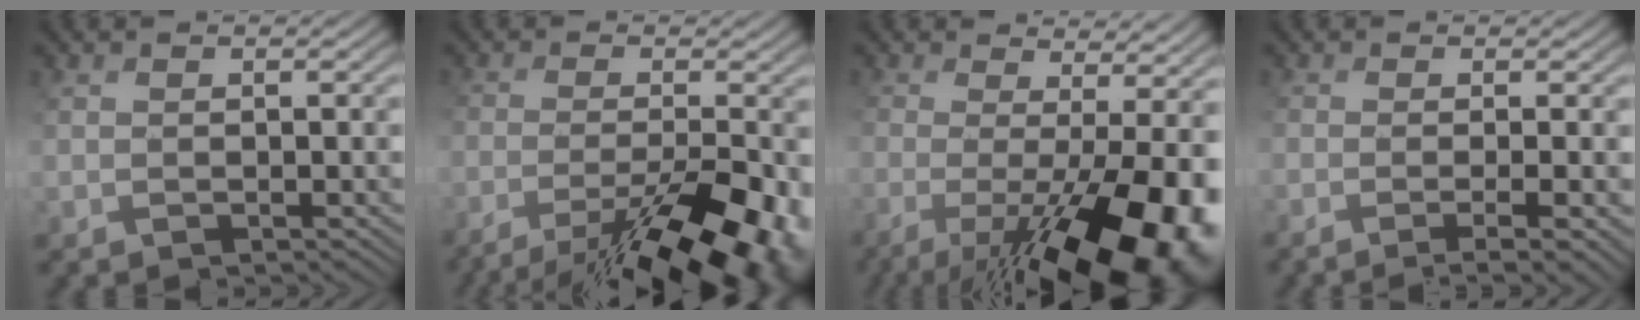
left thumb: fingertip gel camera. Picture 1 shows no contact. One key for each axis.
{"total": 12.7, "fx": -8.4, "fy": 3.3, "fz": 8.9, "tx": -0.149, "ty": -0.022, "tz": -0.117}
{"total": 17.1, "fx": -5.5, "fy": 5.8, "fz": 15.2, "tx": -0.223, "ty": -0.023, "tz": -0.070}
{"total": 4.9, "fx": -1.7, "fy": 1.1, "fz": 4.5, "tx": -0.070, "ty": -0.008, "tz": -0.034}